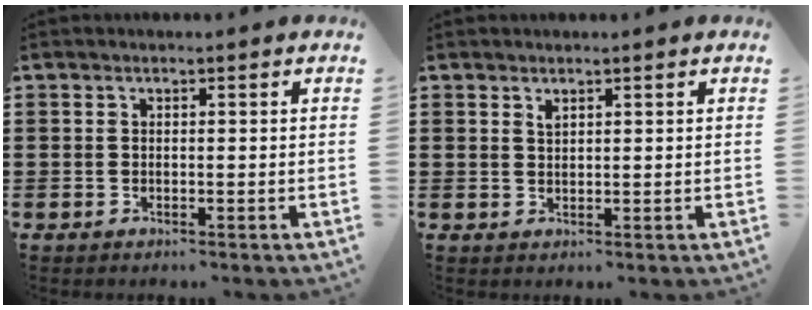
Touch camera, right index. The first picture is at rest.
{"total": 1.0, "force": [0.8, 0.4, 0.5], "torque": [-0.011, 0.001, 0.015]}